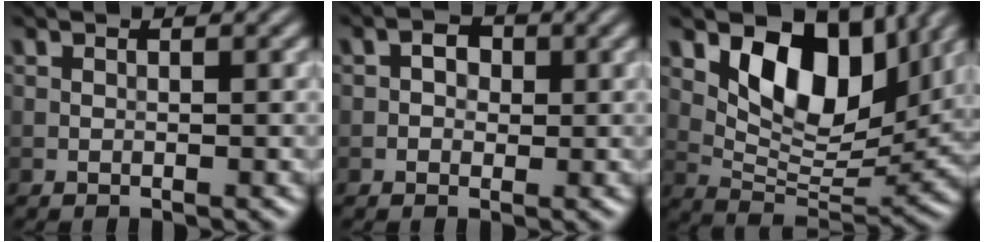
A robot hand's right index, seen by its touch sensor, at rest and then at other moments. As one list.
[{"total": 2.0, "force": [0.3, 1.6, 1.1], "torque": [-0.004, 0.002, -0.010]}, {"total": 9.7, "force": [3.9, 5.6, 6.9], "torque": [-0.108, -0.015, 0.068]}]